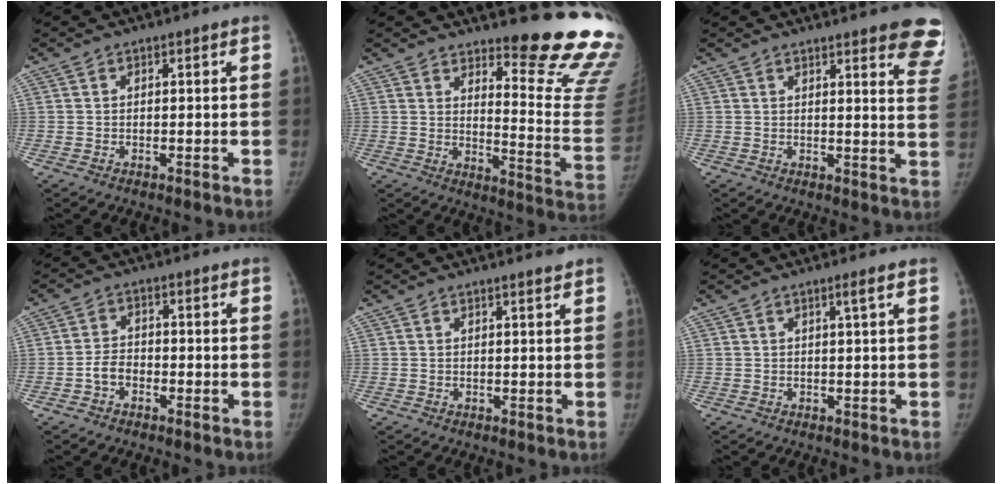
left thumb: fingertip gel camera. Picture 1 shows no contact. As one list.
[{"total": 18.6, "force": [15.9, 2.6, 9.4], "torque": [-0.092, -0.187, 0.197]}, {"total": 12.4, "force": [9.2, 2.8, 7.8], "torque": [-0.059, -0.044, 0.087]}, {"total": 3.7, "force": [-1.8, 2.6, 1.9], "torque": [-0.023, 0.018, -0.037]}, {"total": 1.1, "force": [1.0, -0.2, 0.4], "torque": [-0.002, -0.007, 0.015]}, {"total": 1.4, "force": [0.7, -0.3, 1.2], "torque": [-0.024, -0.005, 0.013]}]